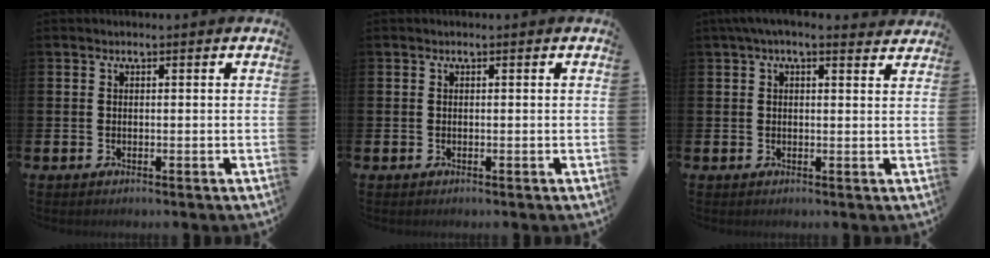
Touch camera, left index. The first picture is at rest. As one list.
[{"total": 0.0}, {"total": 2.6, "force": [2.3, 0.5, 1.2], "torque": [-0.021, -0.006, 0.039]}]